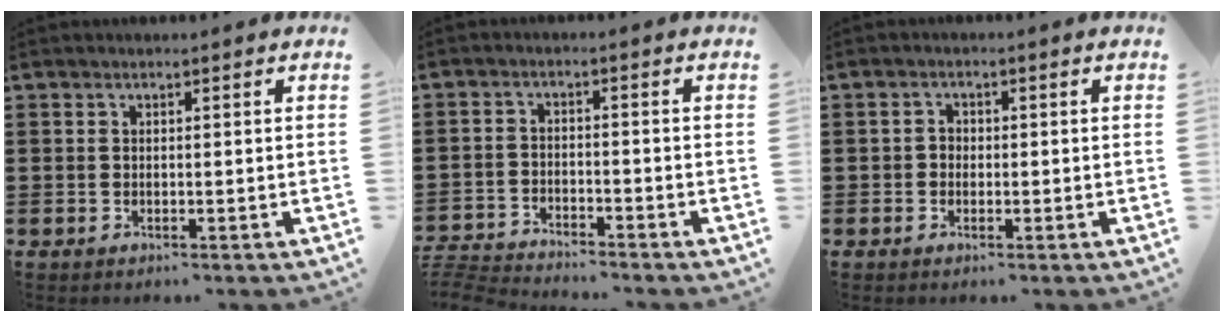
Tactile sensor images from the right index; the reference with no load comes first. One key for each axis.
{"total": 3.7, "fx": -3.7, "fy": -0.6, "fz": 0.1, "tx": -0.014, "ty": -0.007, "tz": -0.081}
{"total": 0.7, "fx": -0.5, "fy": 0.4, "fz": 0.3, "tx": -0.003, "ty": 0.002, "tz": -0.011}